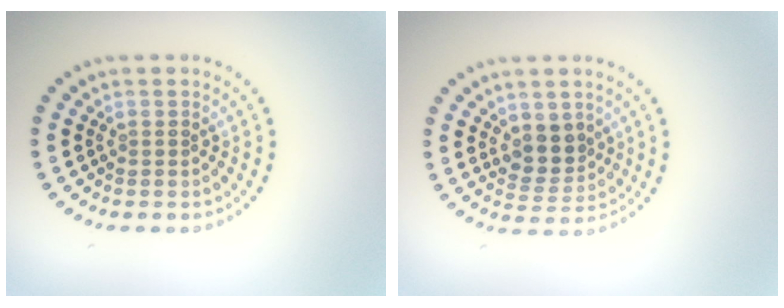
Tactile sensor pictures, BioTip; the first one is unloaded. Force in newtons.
{"total": 2.9, "press": 2.5, "slide": 1.4}